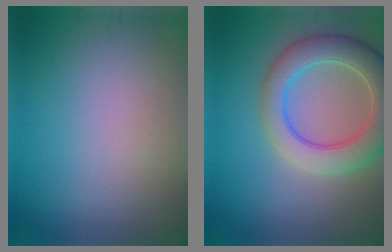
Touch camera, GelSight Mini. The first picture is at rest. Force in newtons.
{"total": 6.5, "press": 6.5, "slide": 0.7}